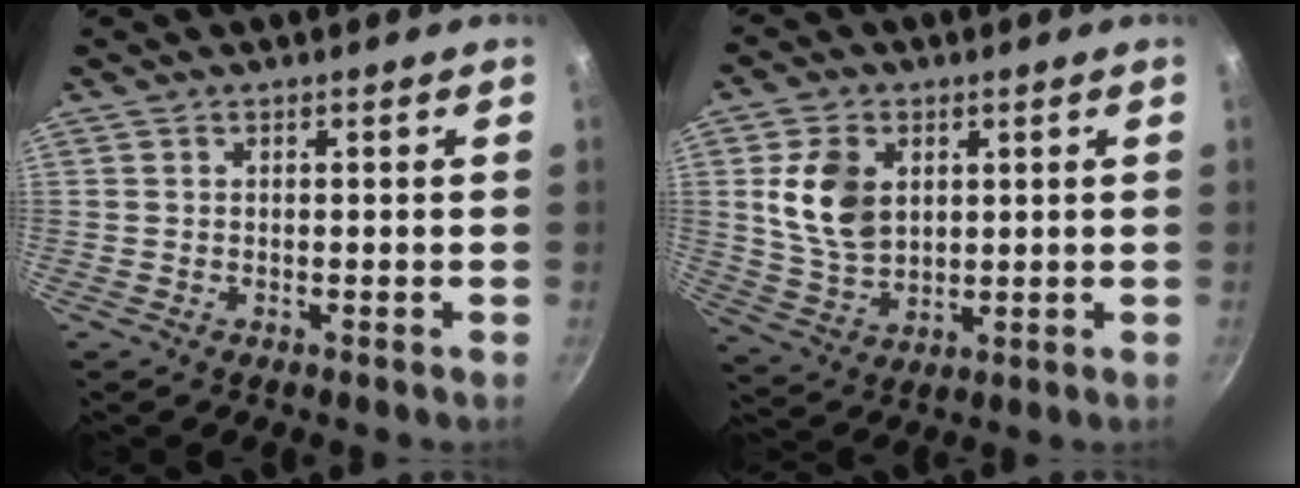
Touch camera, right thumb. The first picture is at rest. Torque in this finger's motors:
{"motor_torque": [0.49, 1.47, 0.83, -0.11, 0.38]}